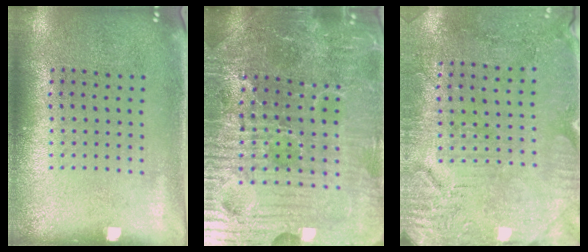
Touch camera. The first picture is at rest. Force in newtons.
{"total": 5.8, "press": 5.6, "slide": 1.8}
{"total": 3.0, "press": 2.7, "slide": 1.2}